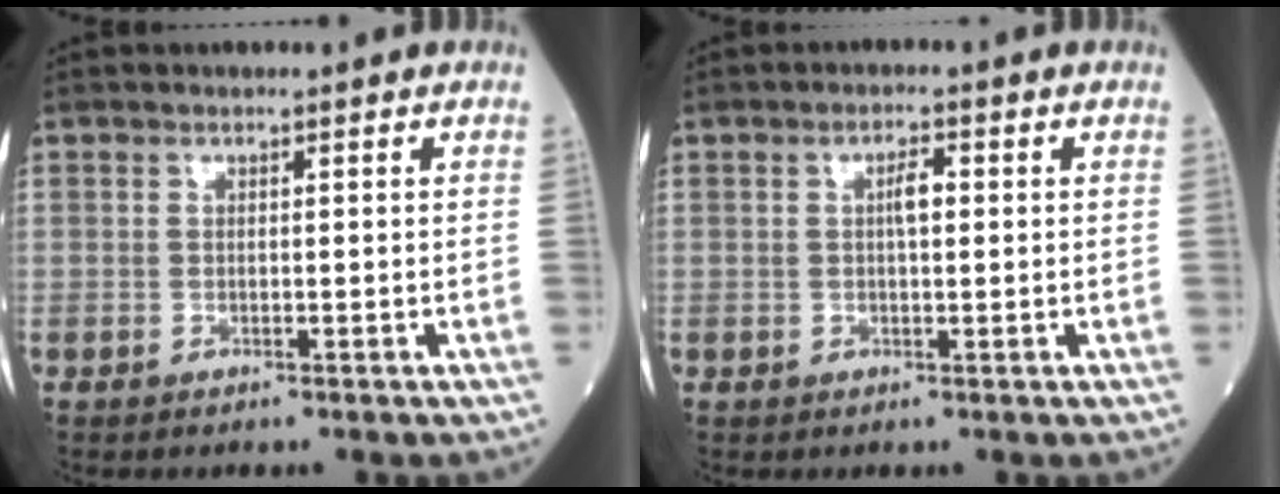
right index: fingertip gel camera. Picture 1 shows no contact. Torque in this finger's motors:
{"motor_torque": [0.30, -0.03, 0.09, 0.06]}